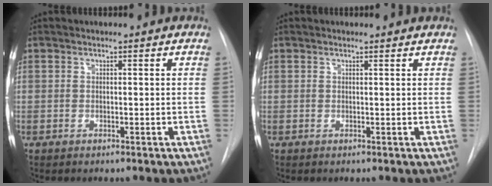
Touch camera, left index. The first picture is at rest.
{"total": 1.5, "force": [1.5, 0.2, 0.1], "torque": [-0.012, 0.011, 0.018]}